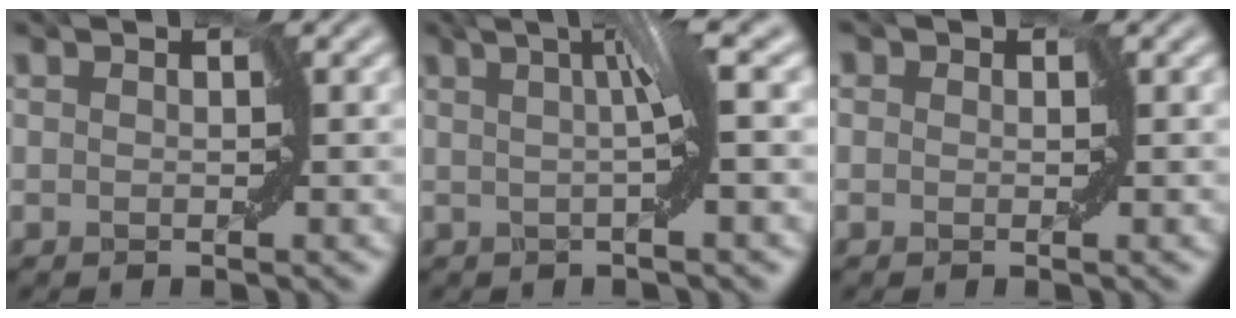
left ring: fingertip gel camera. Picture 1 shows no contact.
{"total": 2.9, "force": [0.4, -0.3, 2.8], "torque": [-0.043, 0.004, 0.001]}
{"total": 0.8, "force": [0.3, 0.7, 0.1], "torque": [0.011, 0.005, -0.009]}